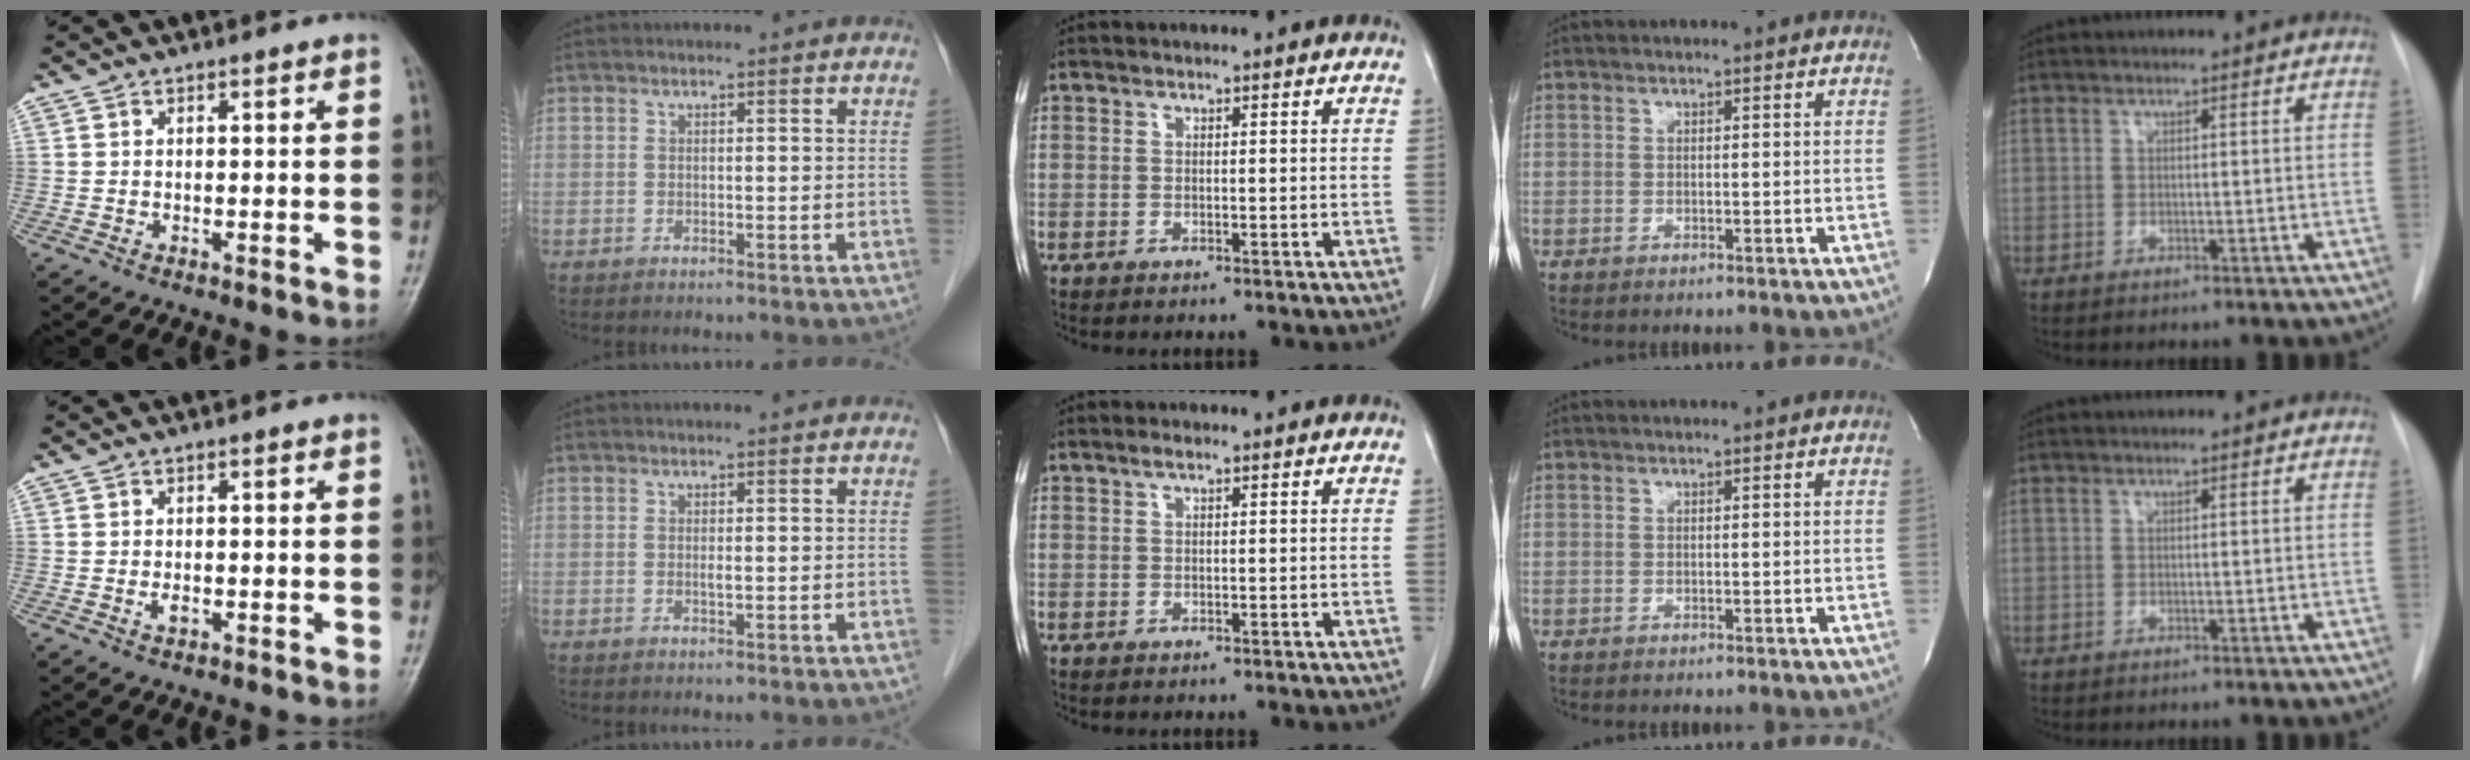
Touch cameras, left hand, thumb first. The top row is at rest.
{"thumb": {"total": 1.7, "force": [-0.4, 0.9, 1.4], "torque": [-0.024, 0.001, -0.007]}, "index": {"total": 0.6, "force": [0.1, 0.1, 0.6], "torque": [-0.014, -0.002, 0.000]}, "middle": {"total": 0.9, "force": [0.6, 0.2, 0.7], "torque": [-0.016, 0.005, 0.011]}}